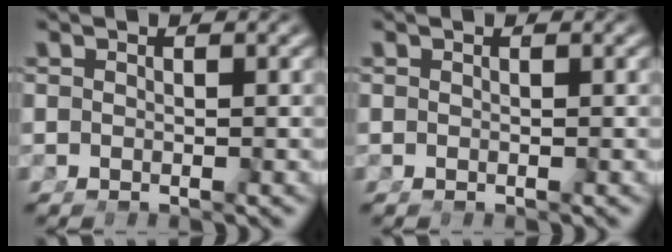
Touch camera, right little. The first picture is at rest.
{"total": 0.0}